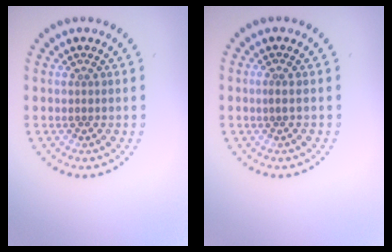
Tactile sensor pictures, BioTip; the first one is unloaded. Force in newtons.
{"total": 0.6, "press": 0.2, "slide": 0.5}